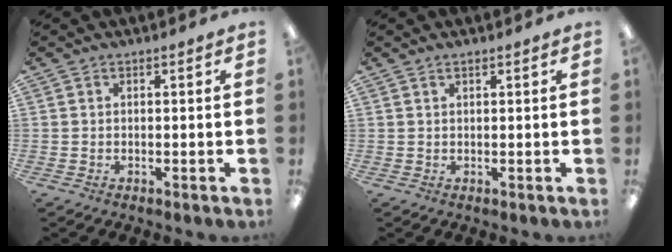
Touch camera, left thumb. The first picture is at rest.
{"total": 0.8, "force": [0.7, 0.2, 0.4], "torque": [-0.009, 0.001, 0.012]}